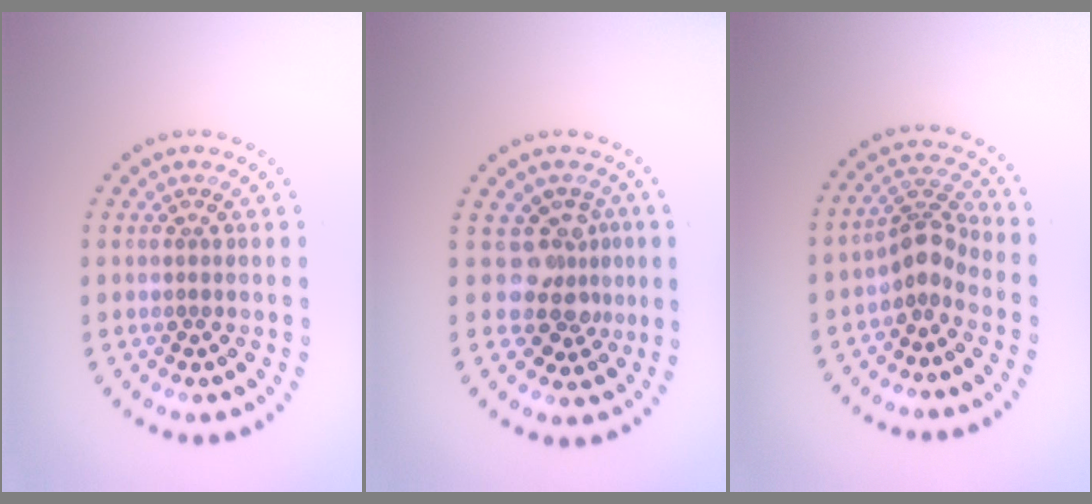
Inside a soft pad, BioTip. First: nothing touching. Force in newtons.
{"total": 3.3, "press": 2.6, "slide": 2.0}
{"total": 2.9, "press": 2.2, "slide": 1.9}